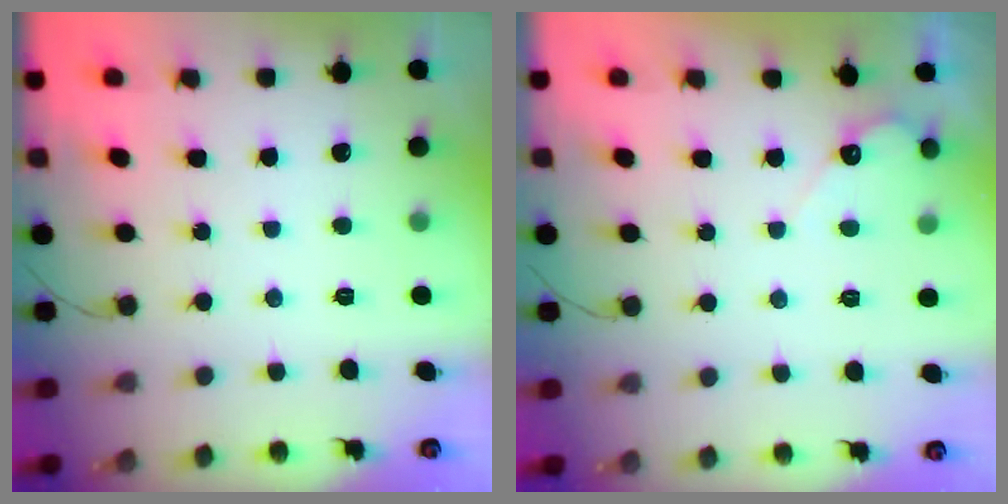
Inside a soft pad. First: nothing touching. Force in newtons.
{"total": 4.0, "press": 3.9, "slide": 0.3}